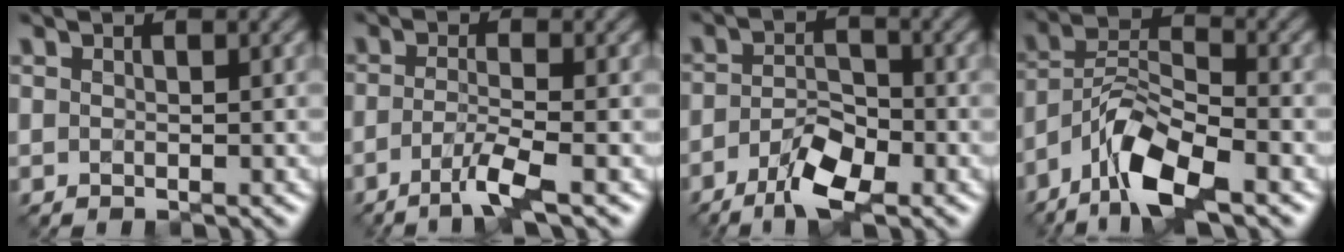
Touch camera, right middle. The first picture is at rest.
{"total": 3.5, "force": [-1.9, 0.5, 2.9], "torque": [-0.055, -0.004, -0.048]}
{"total": 4.9, "force": [-3.0, 1.8, 3.5], "torque": [-0.068, -0.005, -0.057]}
{"total": 7.6, "force": [-4.9, 2.3, 5.3], "torque": [-0.098, 0.003, -0.096]}